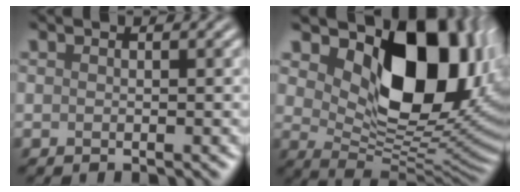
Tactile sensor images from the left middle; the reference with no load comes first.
{"total": 12.4, "force": [4.6, 7.0, 9.1], "torque": [-0.130, -0.018, 0.085]}